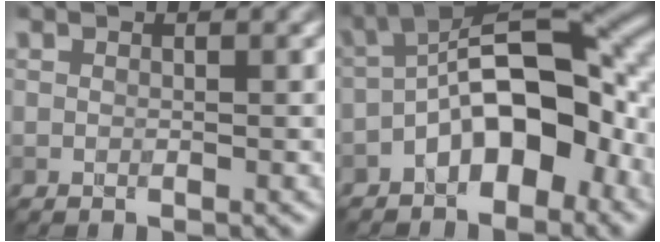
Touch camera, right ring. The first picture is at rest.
{"total": 10.3, "force": [-3.0, 4.9, 8.6], "torque": [-0.128, 0.023, -0.063]}